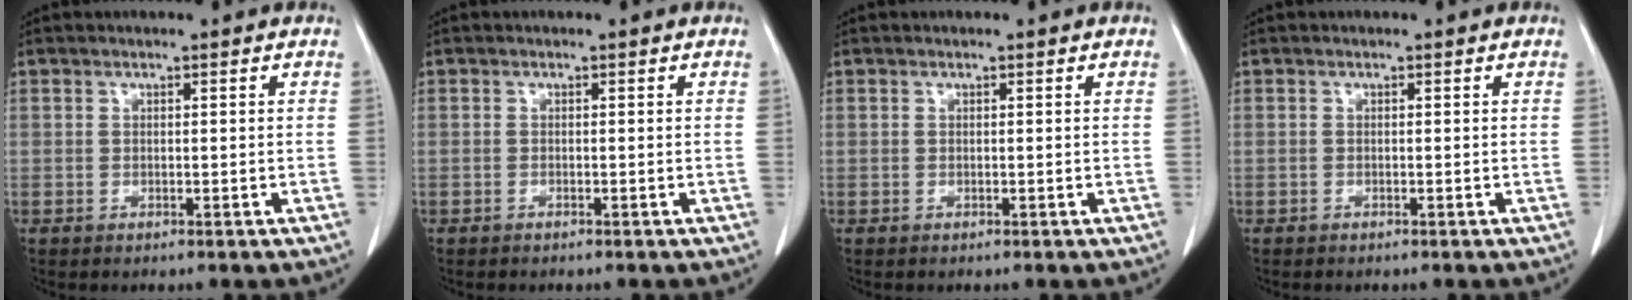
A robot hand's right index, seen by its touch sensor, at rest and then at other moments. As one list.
[{"total": 0.0}, {"total": 0.0}, {"total": 0.0}]